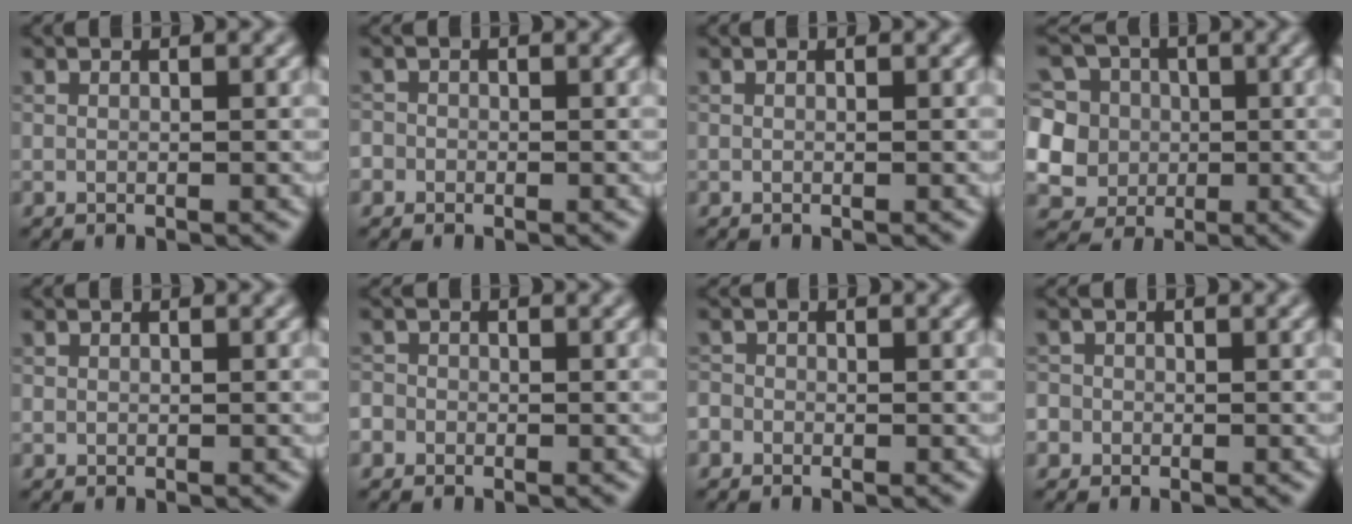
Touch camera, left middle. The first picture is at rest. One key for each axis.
{"total": 1.2, "fx": -0.4, "fy": 1.1, "fz": 0.1, "tx": 0.006, "ty": 0.001, "tz": -0.008}
{"total": 0.0}
{"total": 9.2, "fx": 1.6, "fy": 8.4, "fz": 3.5, "tx": -0.090, "ty": 0.034, "tz": 0.008}
{"total": 0.0}
{"total": 1.5, "fx": -0.6, "fy": 1.3, "fz": 0.3, "tx": 0.002, "ty": 0.008, "tz": -0.015}
{"total": 1.0, "fx": -0.5, "fy": 0.8, "fz": 0.1, "tx": 0.002, "ty": -0.001, "tz": -0.011}
{"total": 2.0, "fx": -0.6, "fy": 1.9, "fz": 0.3, "tx": 0.007, "ty": 0.008, "tz": -0.022}